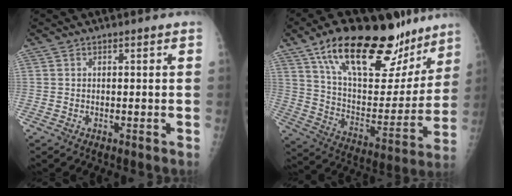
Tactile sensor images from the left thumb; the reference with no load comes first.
{"total": 29.9, "force": [19.3, 12.8, 18.9], "torque": [-0.255, -0.048, 0.310]}